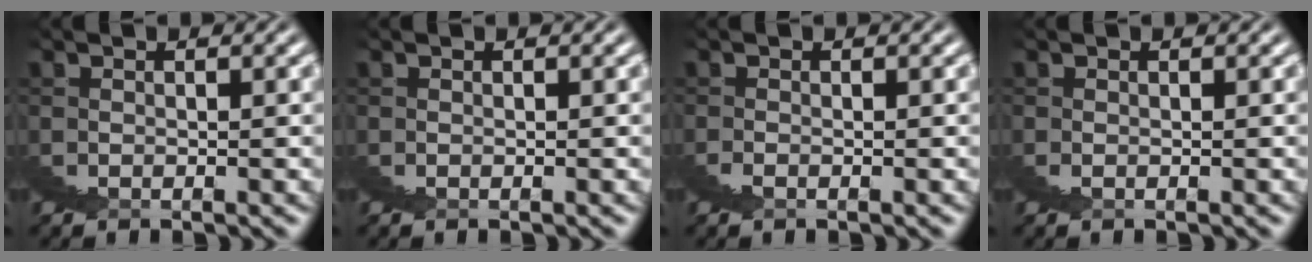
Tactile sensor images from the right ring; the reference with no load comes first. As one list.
[{"total": 0.0}, {"total": 1.9, "force": [-1.1, -1.1, -1.0], "torque": [0.017, -0.002, -0.016]}, {"total": 0.9, "force": [-0.6, -0.6, -0.5], "torque": [0.008, -0.005, -0.007]}]